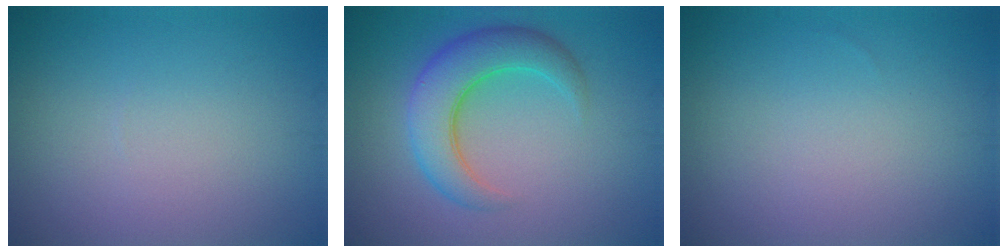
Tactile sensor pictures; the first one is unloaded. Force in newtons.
{"total": 5.8, "press": 5.8, "slide": 0.2}
{"total": 0.0}